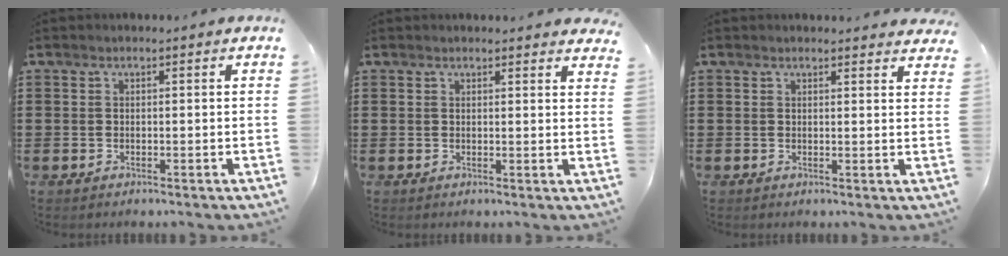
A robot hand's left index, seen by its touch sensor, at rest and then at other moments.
{"total": 1.6, "force": [1.5, 0.2, 0.2], "torque": [0.000, 0.000, 0.028]}
{"total": 1.8, "force": [1.7, 0.3, 0.0], "torque": [0.003, -0.002, 0.032]}